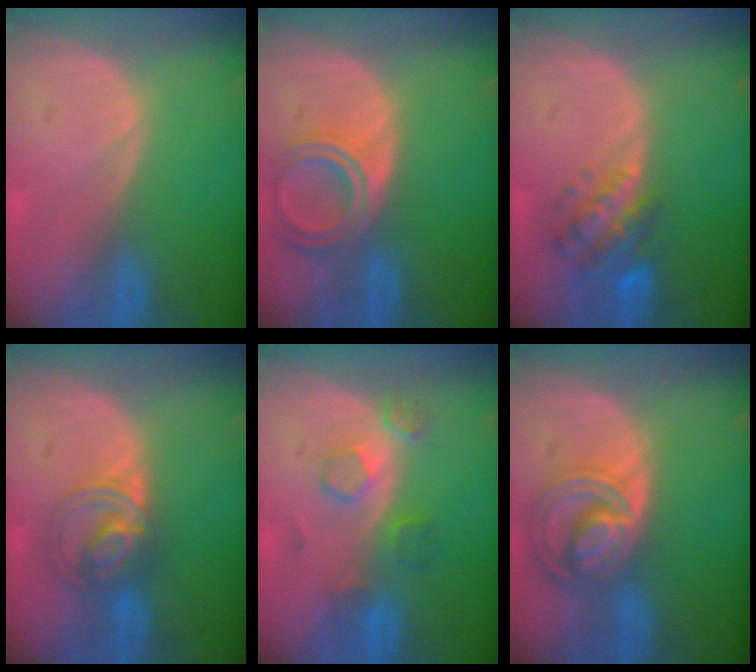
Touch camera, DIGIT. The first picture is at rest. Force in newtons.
{"total": 6.7, "press": 6.1, "slide": 2.8}
{"total": 6.1, "press": 5.9, "slide": 1.5}
{"total": 5.9, "press": 5.9, "slide": 0.9}
{"total": 4.6, "press": 4.5, "slide": 0.6}
{"total": 8.7, "press": 7.5, "slide": 4.3}